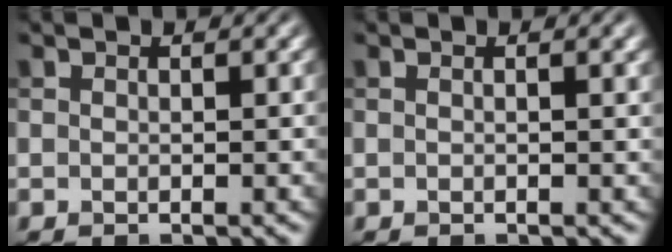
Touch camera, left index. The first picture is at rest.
{"total": 1.2, "force": [0.3, 0.4, 1.1], "torque": [-0.013, 0.003, -0.004]}